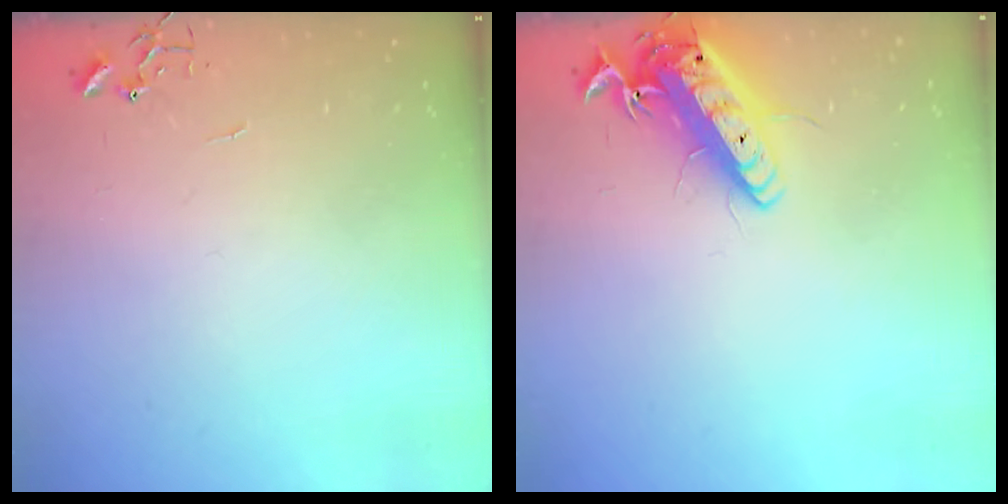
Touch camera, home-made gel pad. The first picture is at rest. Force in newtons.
{"total": 13.5, "press": 13.3, "slide": 2.3}